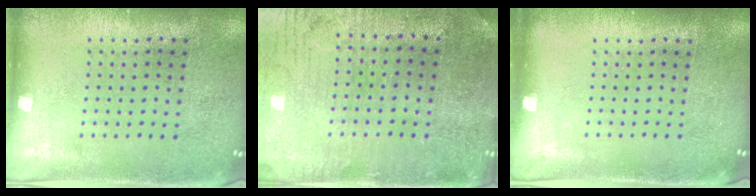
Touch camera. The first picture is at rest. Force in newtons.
{"total": 0.9, "press": 0.7, "slide": 0.6}
{"total": 0.0}